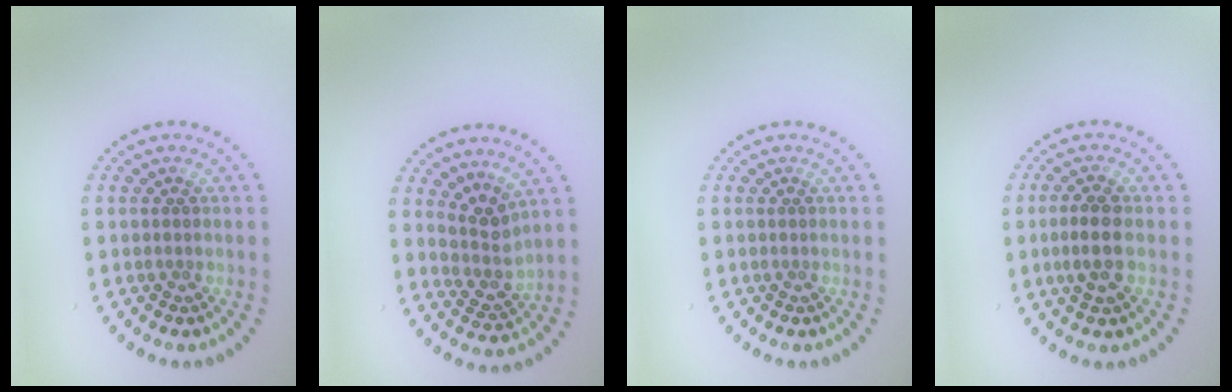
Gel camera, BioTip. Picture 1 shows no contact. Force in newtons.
{"total": 2.6, "press": 2.0, "slide": 1.7}
{"total": 0.0}
{"total": 2.7, "press": 2.6, "slide": 0.6}